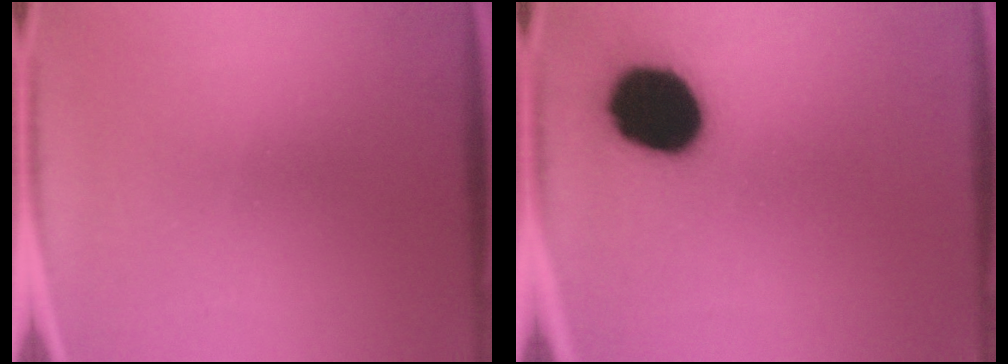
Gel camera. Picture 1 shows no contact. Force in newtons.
{"total": 16.6}